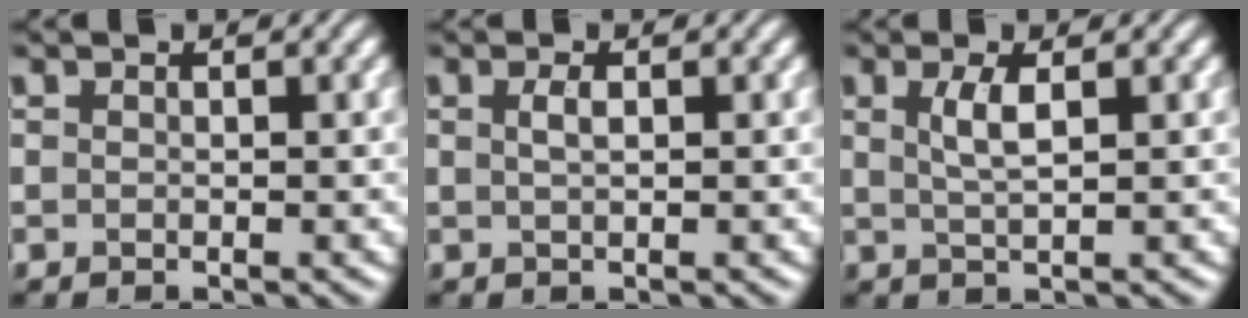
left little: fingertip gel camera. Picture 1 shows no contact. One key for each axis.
{"total": 1.1, "fx": 0.3, "fy": 0.3, "fz": 1.0, "tx": -0.022, "ty": 0.003, "tz": 0.006}
{"total": 2.3, "fx": 0.7, "fy": 0.6, "fz": 2.1, "tx": -0.042, "ty": 0.000, "tz": 0.015}